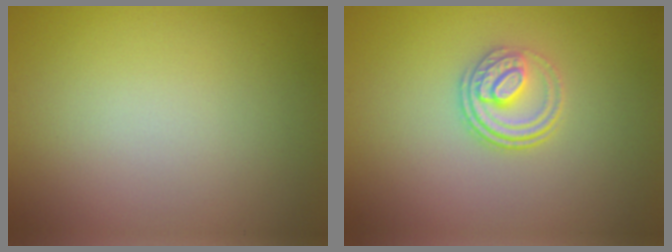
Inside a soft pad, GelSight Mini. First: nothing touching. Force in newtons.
{"total": 3.1, "press": 2.6, "slide": 1.7}